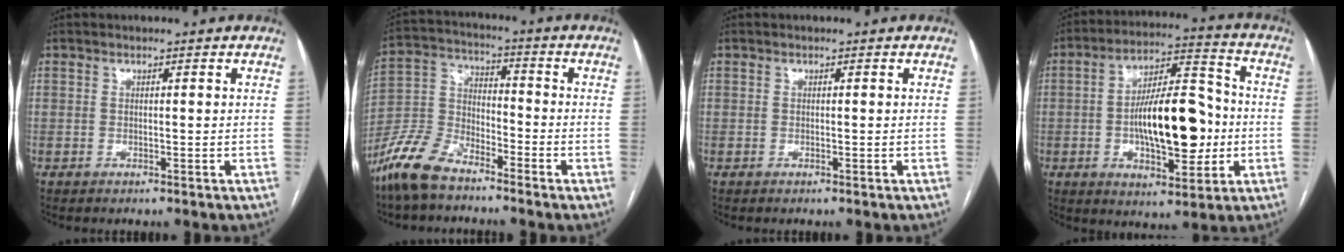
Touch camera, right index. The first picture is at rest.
{"total": 10.2, "force": [-8.1, 3.9, 4.9], "torque": [-0.113, 0.001, -0.167]}
{"total": 0.0}
{"total": 16.3, "force": [-1.8, 5.8, 15.1], "torque": [-0.251, 0.020, -0.024]}